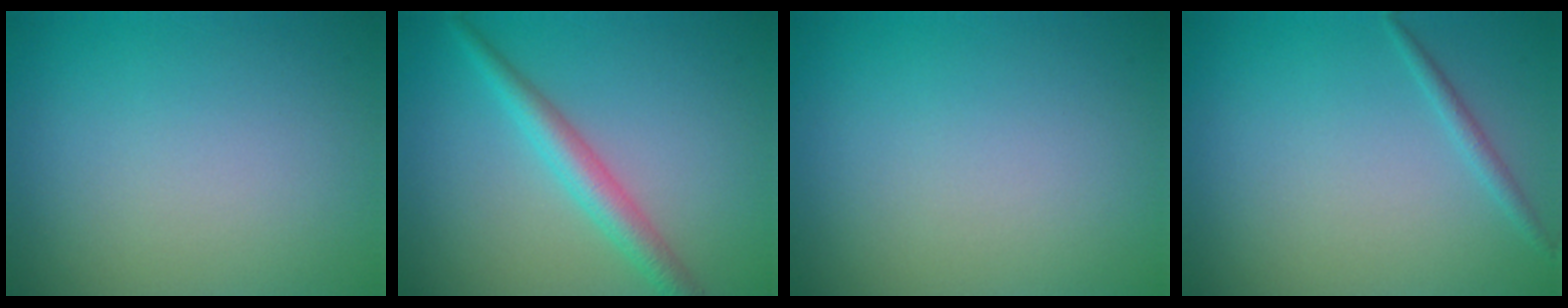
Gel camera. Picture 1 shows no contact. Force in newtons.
{"total": 3.3, "press": 3.3, "slide": 0.1}
{"total": 0.0}
{"total": 1.1, "press": 1.0, "slide": 0.1}